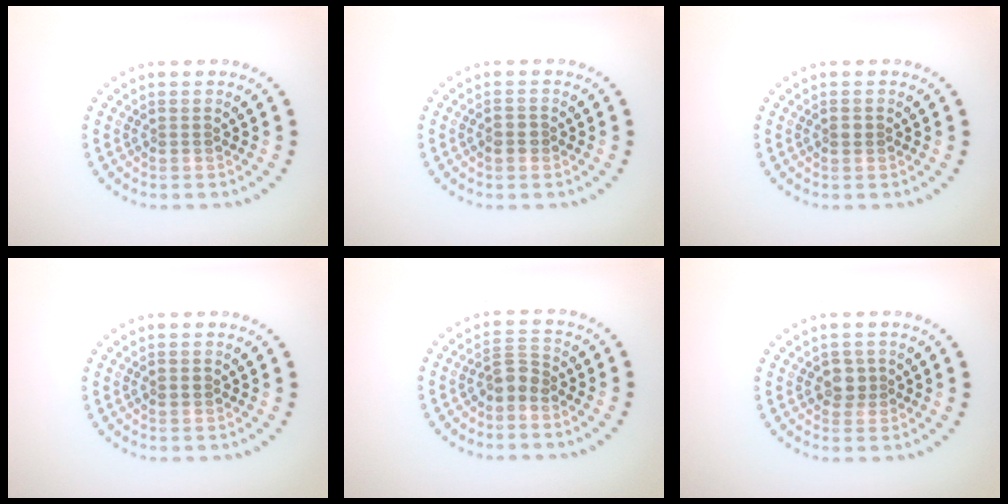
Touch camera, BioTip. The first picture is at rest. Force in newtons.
{"total": 1.2, "press": 1.2, "slide": 0.2}
{"total": 0.8, "press": 0.8, "slide": 0.0}
{"total": 1.0, "press": 1.0, "slide": 0.1}
{"total": 2.2, "press": 1.8, "slide": 1.3}
{"total": 1.8, "press": 1.6, "slide": 0.8}